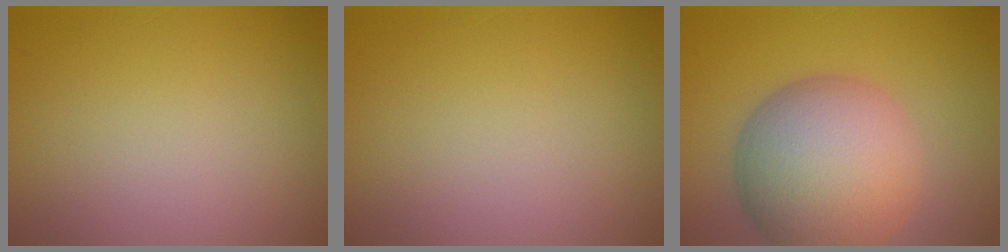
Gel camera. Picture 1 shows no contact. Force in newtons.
{"total": 0.0}
{"total": 11.0, "press": 11.0, "slide": 0.4}